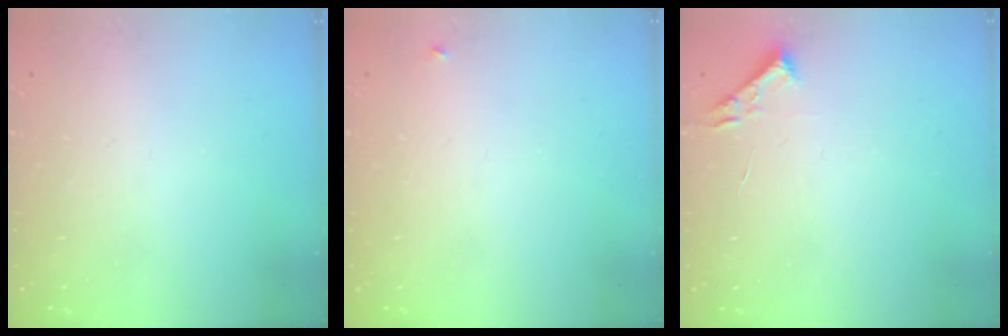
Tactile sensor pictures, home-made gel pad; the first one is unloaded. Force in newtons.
{"total": 3.5, "press": 3.4, "slide": 0.5}
{"total": 2.7, "press": 2.7, "slide": 0.4}